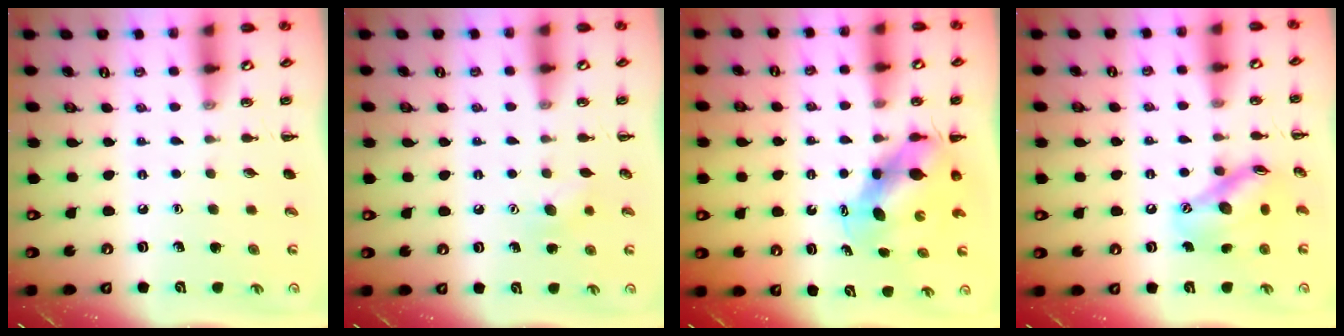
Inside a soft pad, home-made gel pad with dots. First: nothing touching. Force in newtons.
{"total": 5.5, "press": 5.3, "slide": 1.5}
{"total": 6.1, "press": 5.9, "slide": 1.7}
{"total": 13.9, "press": 13.6, "slide": 2.4}